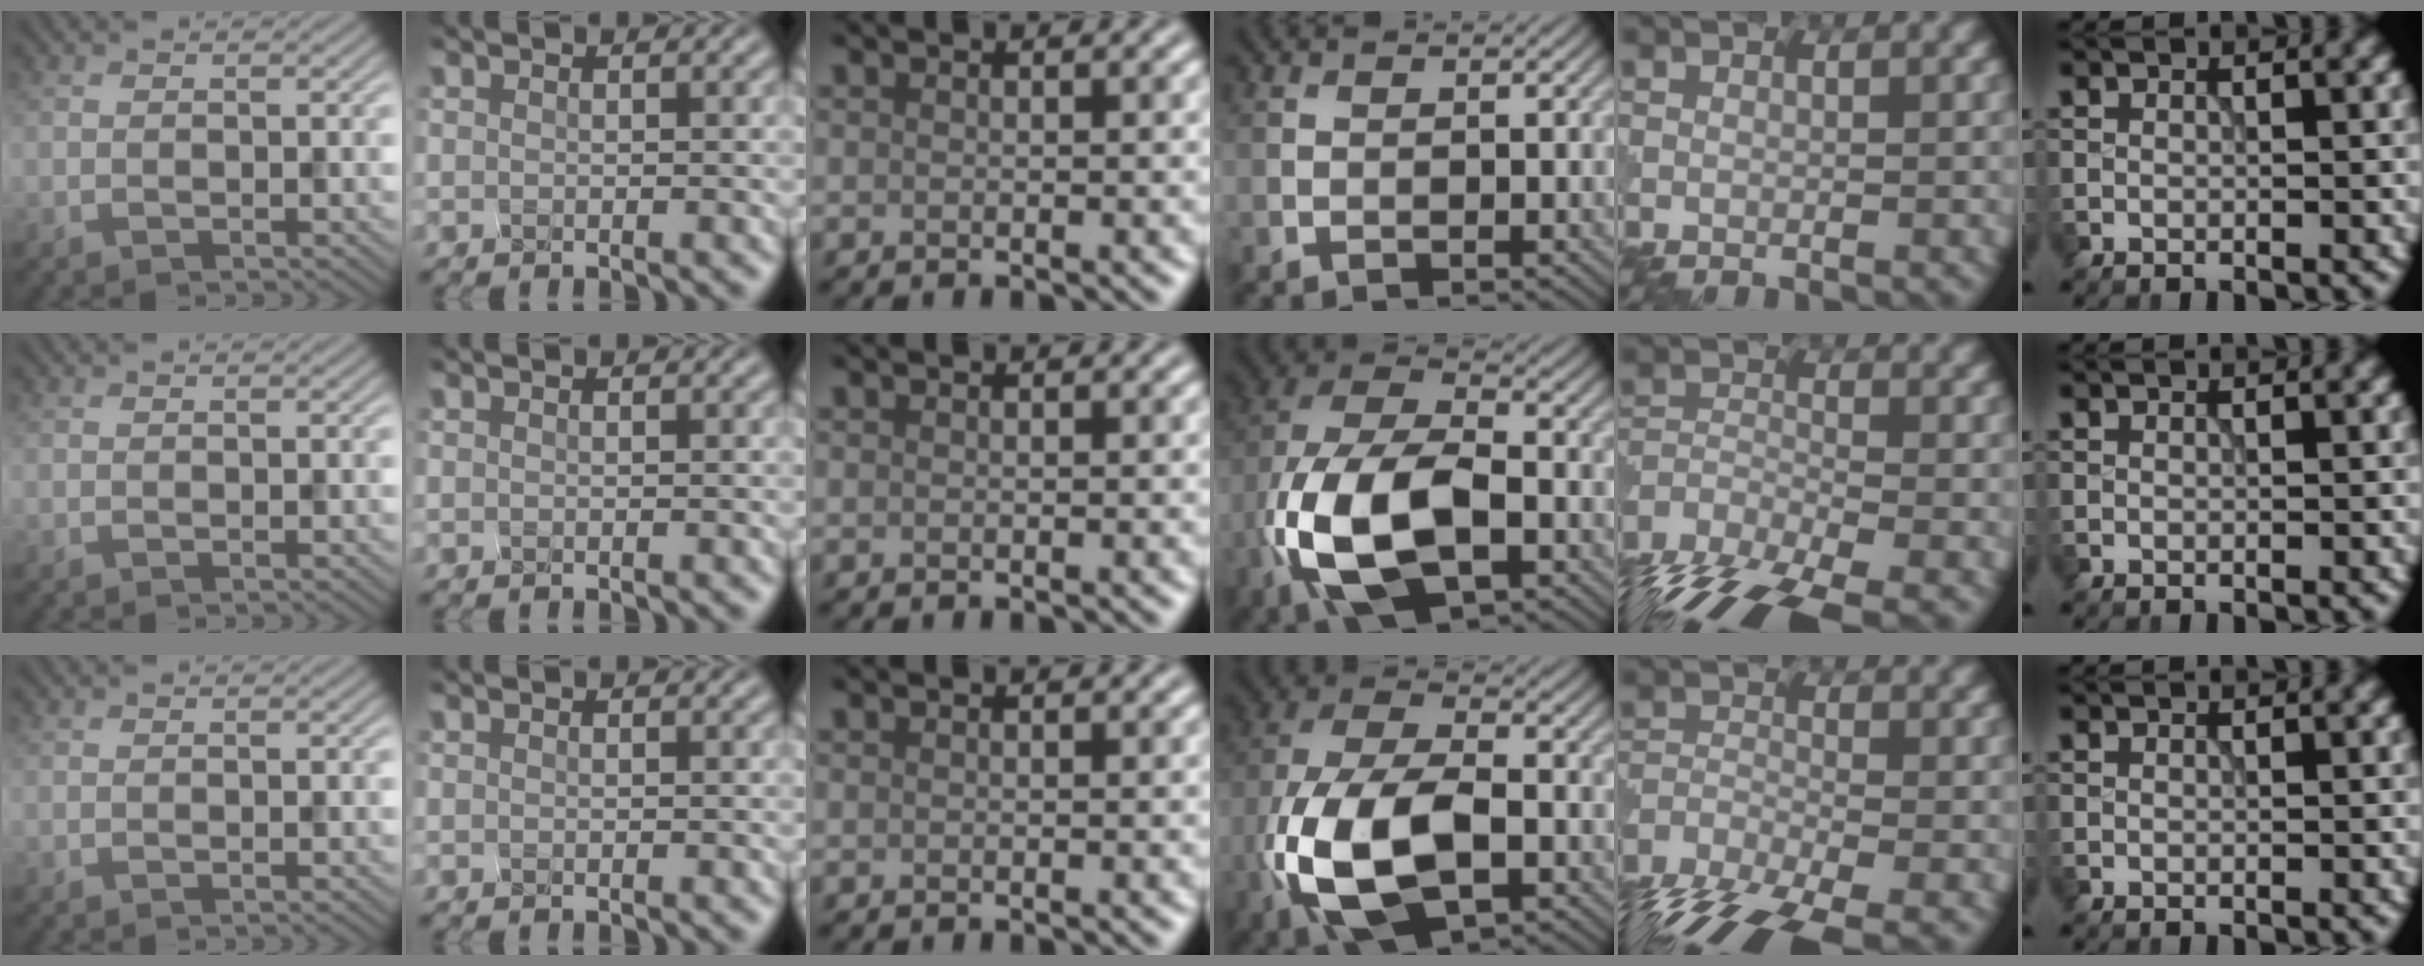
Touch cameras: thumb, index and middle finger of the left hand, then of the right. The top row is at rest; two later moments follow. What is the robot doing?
{"motion": "squeeze", "object": "clothespin"}